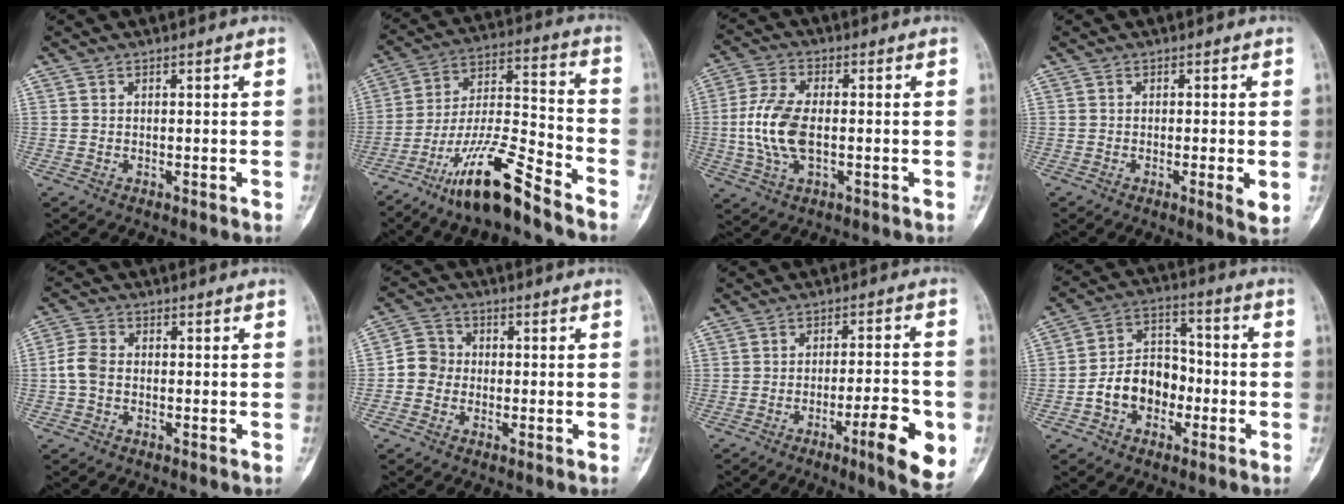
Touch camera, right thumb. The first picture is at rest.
{"total": 16.0, "force": [-11.5, 2.7, 10.8], "torque": [-0.204, 0.076, -0.209]}
{"total": 10.5, "force": [-0.8, 5.5, 8.9], "torque": [-0.197, 0.008, -0.017]}
{"total": 3.2, "force": [-0.5, 0.5, 3.2], "torque": [-0.053, -0.010, -0.011]}
{"total": 4.3, "force": [-0.7, 3.1, 2.9], "torque": [-0.062, 0.011, -0.022]}
{"total": 5.0, "force": [-0.9, 4.6, 1.7], "torque": [-0.009, 0.013, -0.030]}
{"total": 11.8, "force": [-4.3, 2.2, 10.7], "torque": [-0.142, 0.010, -0.059]}
{"total": 11.5, "force": [-3.3, 8.6, 6.9], "torque": [-0.089, 0.050, -0.064]}